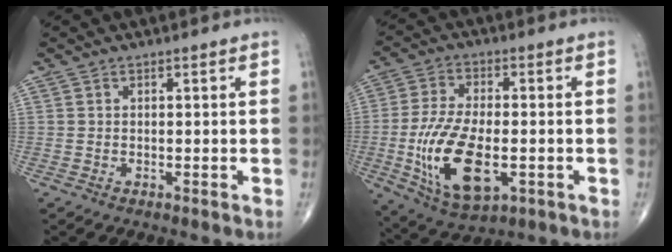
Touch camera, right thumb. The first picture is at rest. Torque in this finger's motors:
{"motor_torque": [0.07, 0.93, 0.98, 0.52, 0.10]}